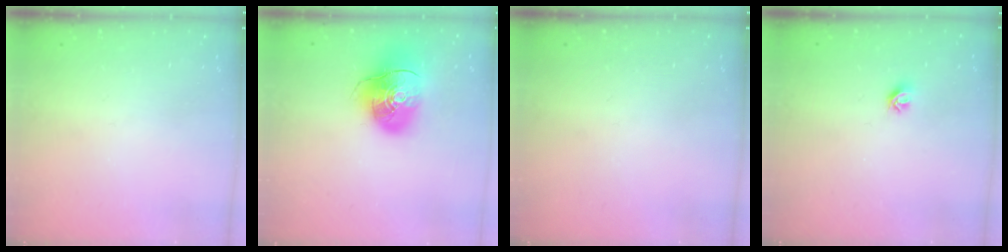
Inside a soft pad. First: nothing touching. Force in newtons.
{"total": 14.0, "press": 13.8, "slide": 2.3}
{"total": 0.0}
{"total": 6.0, "press": 5.9, "slide": 0.7}